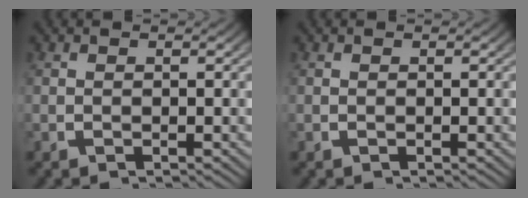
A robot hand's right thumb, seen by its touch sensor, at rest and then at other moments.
{"total": 0.0}